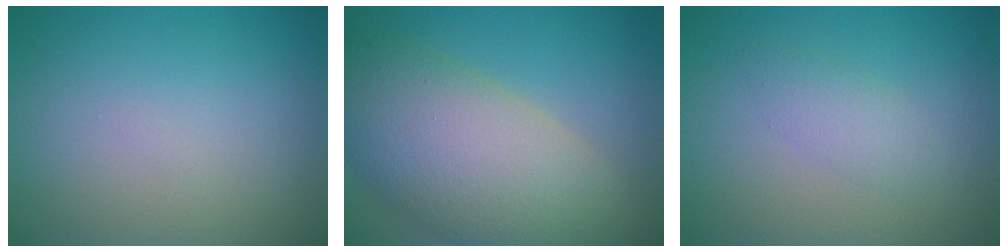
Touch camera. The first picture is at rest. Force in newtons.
{"total": 11.5, "press": 11.4, "slide": 1.0}
{"total": 1.8, "press": 1.8, "slide": 0.1}